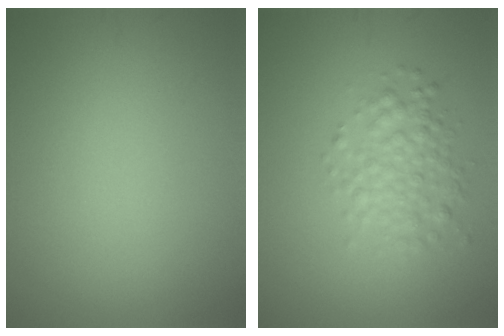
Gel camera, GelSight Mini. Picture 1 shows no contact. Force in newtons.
{"total": 3.2, "press": 3.2, "slide": 0.1}